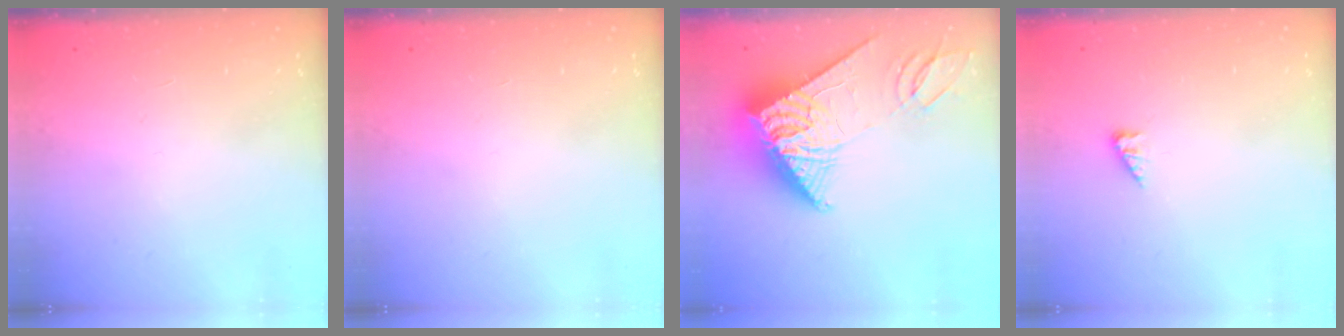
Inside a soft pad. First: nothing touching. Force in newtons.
{"total": 0.0}
{"total": 13.8, "press": 13.8, "slide": 1.3}
{"total": 2.9, "press": 2.9, "slide": 0.5}